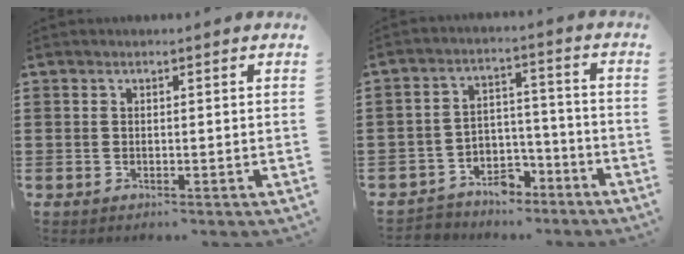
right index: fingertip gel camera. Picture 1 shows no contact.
{"total": 4.6, "force": [-3.9, 2.6, 0.3], "torque": [-0.013, 0.015, -0.076]}